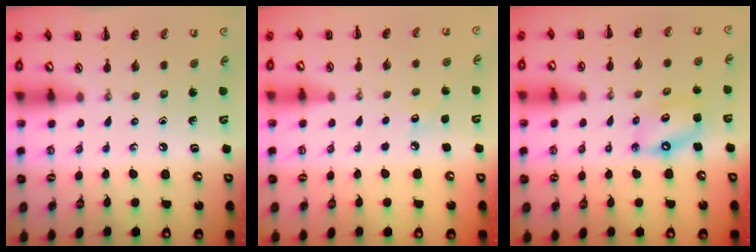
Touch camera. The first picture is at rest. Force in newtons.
{"total": 5.1, "press": 4.9, "slide": 1.3}
{"total": 9.5, "press": 9.3, "slide": 2.1}